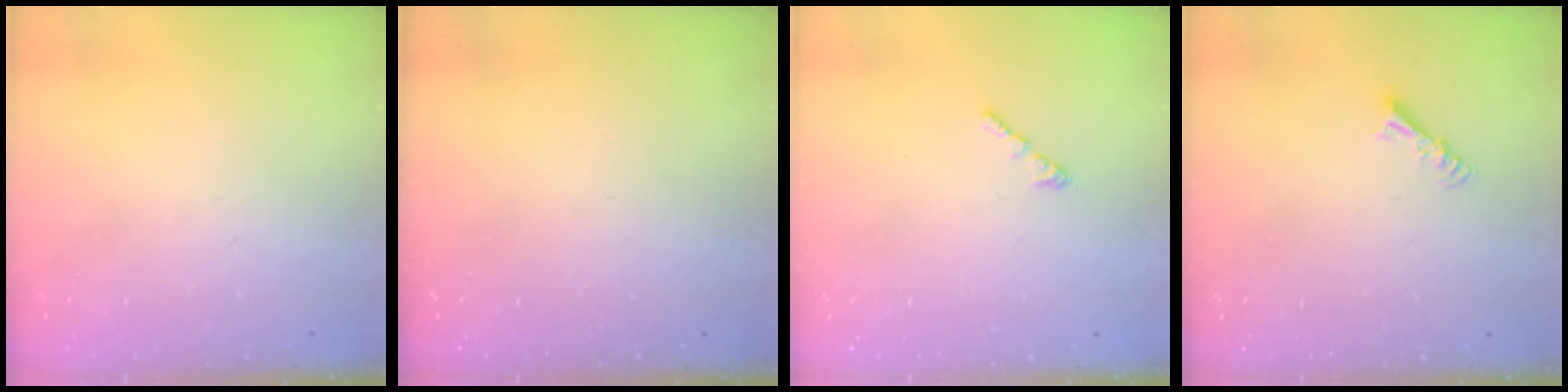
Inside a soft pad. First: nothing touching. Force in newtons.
{"total": 0.0}
{"total": 1.2, "press": 1.1, "slide": 0.5}
{"total": 5.2, "press": 5.1, "slide": 0.5}